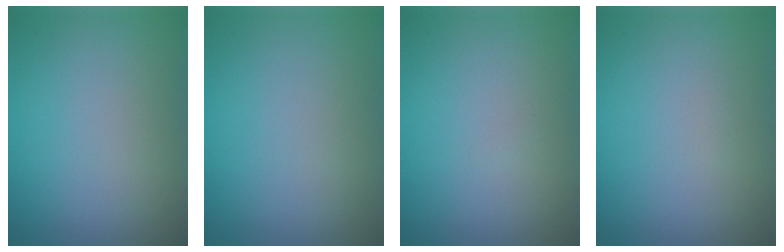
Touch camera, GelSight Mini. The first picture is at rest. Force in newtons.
{"total": 0.0}
{"total": 0.0}
{"total": 0.0}